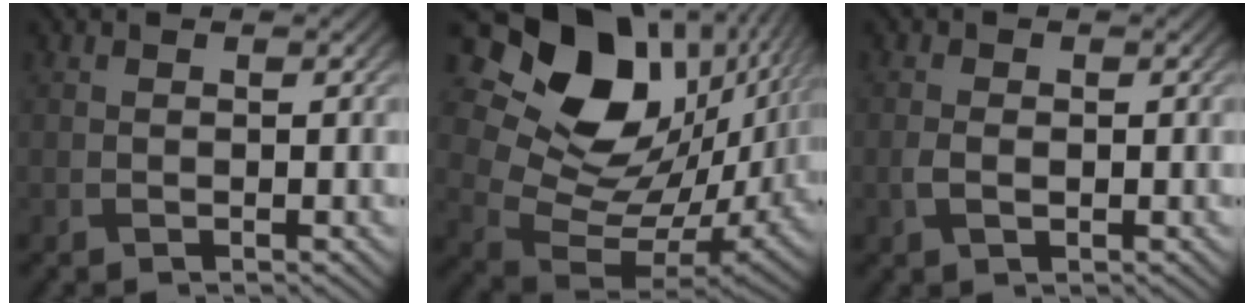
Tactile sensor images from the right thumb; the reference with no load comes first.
{"total": 17.8, "force": [7.5, 11.9, 10.8], "torque": [-0.208, 0.003, 0.141]}
{"total": 1.8, "force": [-0.6, 1.0, 1.4], "torque": [-0.036, -0.001, -0.010]}